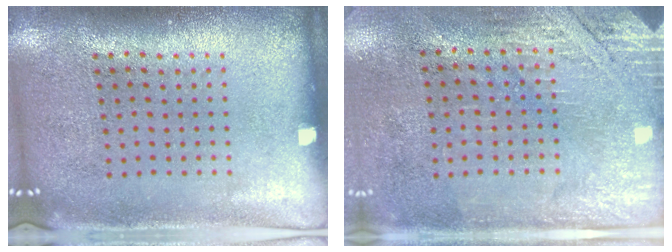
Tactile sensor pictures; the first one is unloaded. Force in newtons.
{"total": 2.8, "press": 2.4, "slide": 1.4}